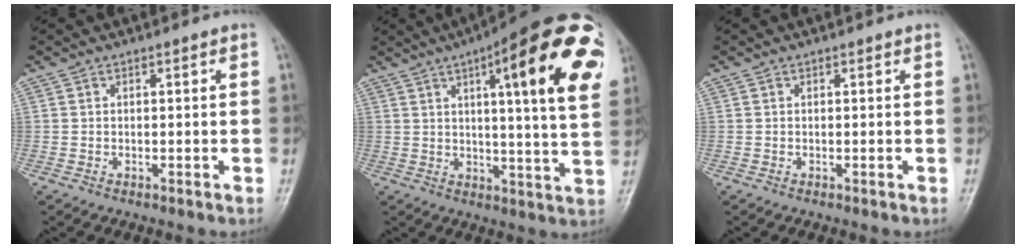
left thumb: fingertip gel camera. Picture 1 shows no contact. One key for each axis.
{"total": 24.6, "fx": 8.9, "fy": 5.4, "fz": 22.3, "tx": -0.271, "ty": -0.007, "tz": 0.111}
{"total": 0.0}